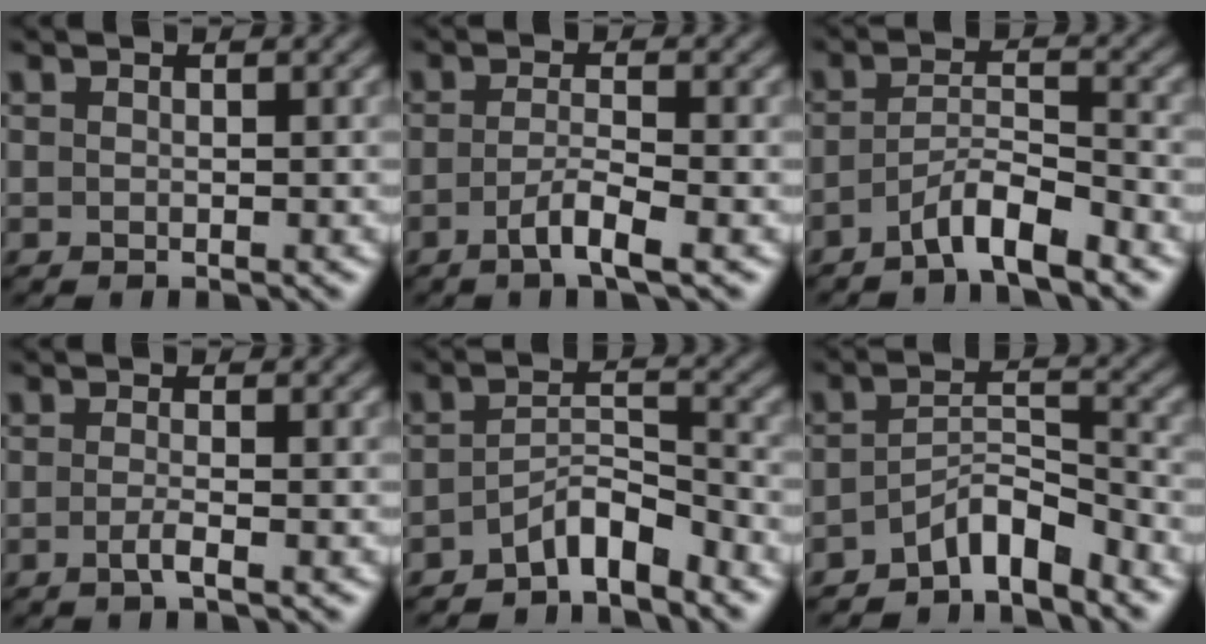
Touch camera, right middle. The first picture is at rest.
{"total": 3.0, "force": [-1.4, 0.5, 2.6], "torque": [-0.046, 0.002, -0.032]}
{"total": 3.9, "force": [-2.8, 0.6, 2.6], "torque": [-0.044, 0.009, -0.058]}
{"total": 1.6, "force": [-0.6, 0.4, 1.4], "torque": [-0.024, -0.002, -0.016]}
{"total": 3.6, "force": [-2.8, 1.1, 2.1], "torque": [-0.033, 0.013, -0.054]}
{"total": 4.1, "force": [-3.1, 1.2, 2.3], "torque": [-0.034, 0.012, -0.060]}